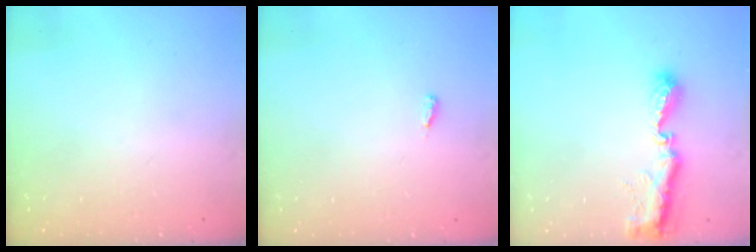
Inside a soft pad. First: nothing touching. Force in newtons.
{"total": 2.6, "press": 2.4, "slide": 1.0}
{"total": 9.2, "press": 9.2, "slide": 0.4}